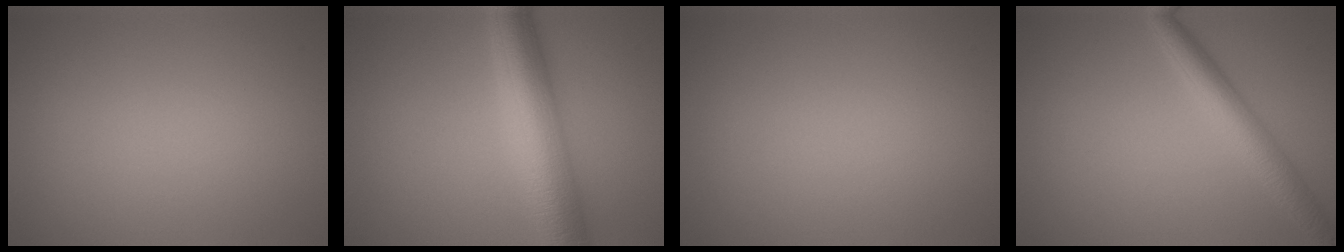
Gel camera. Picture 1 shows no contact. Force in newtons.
{"total": 7.7, "press": 7.7, "slide": 0.0}
{"total": 0.0}
{"total": 3.8, "press": 3.8, "slide": 0.1}